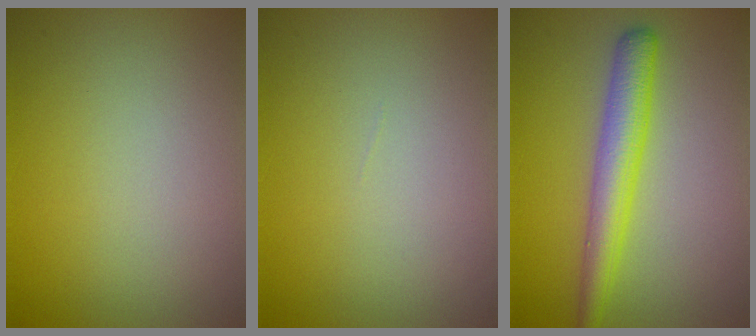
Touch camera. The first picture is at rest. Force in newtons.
{"total": 0.0}
{"total": 4.2, "press": 4.2, "slide": 0.1}